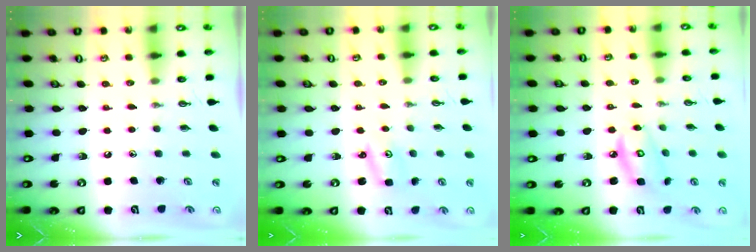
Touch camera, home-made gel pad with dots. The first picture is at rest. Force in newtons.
{"total": 3.4, "press": 3.4, "slide": 0.4}
{"total": 6.6, "press": 6.5, "slide": 0.4}